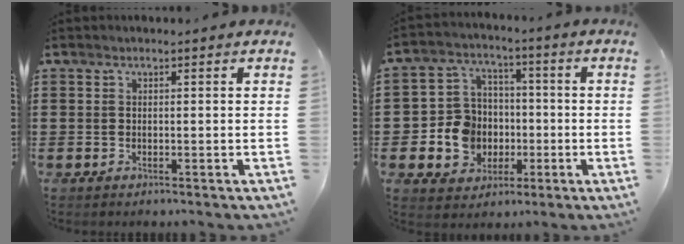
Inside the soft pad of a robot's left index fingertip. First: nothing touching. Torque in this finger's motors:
{"motor_torque": [1.08, 0.31, 0.61, 0.07]}